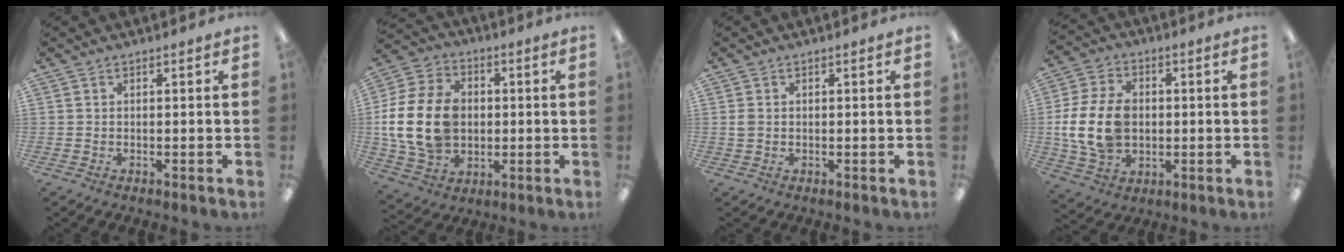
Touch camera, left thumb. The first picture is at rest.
{"total": 18.1, "force": [0.3, 13.8, 11.8], "torque": [-0.256, 0.009, 0.009]}
{"total": 1.5, "force": [0.1, 1.2, 1.0], "torque": [-0.021, 0.004, 0.002]}
{"total": 14.9, "force": [0.1, 10.9, 10.2], "torque": [-0.227, 0.009, 0.005]}